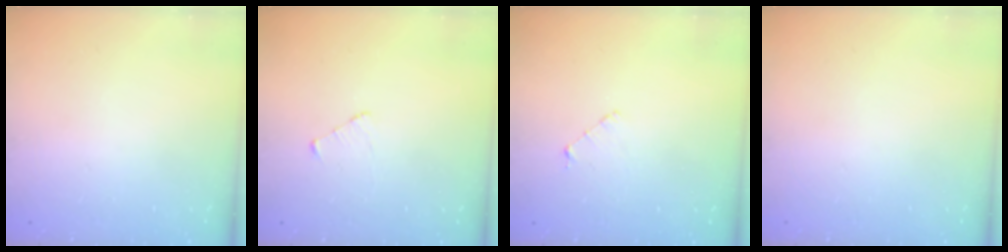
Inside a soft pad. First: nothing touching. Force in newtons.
{"total": 2.9, "press": 2.8, "slide": 0.3}
{"total": 3.3, "press": 3.3, "slide": 0.3}
{"total": 0.0}